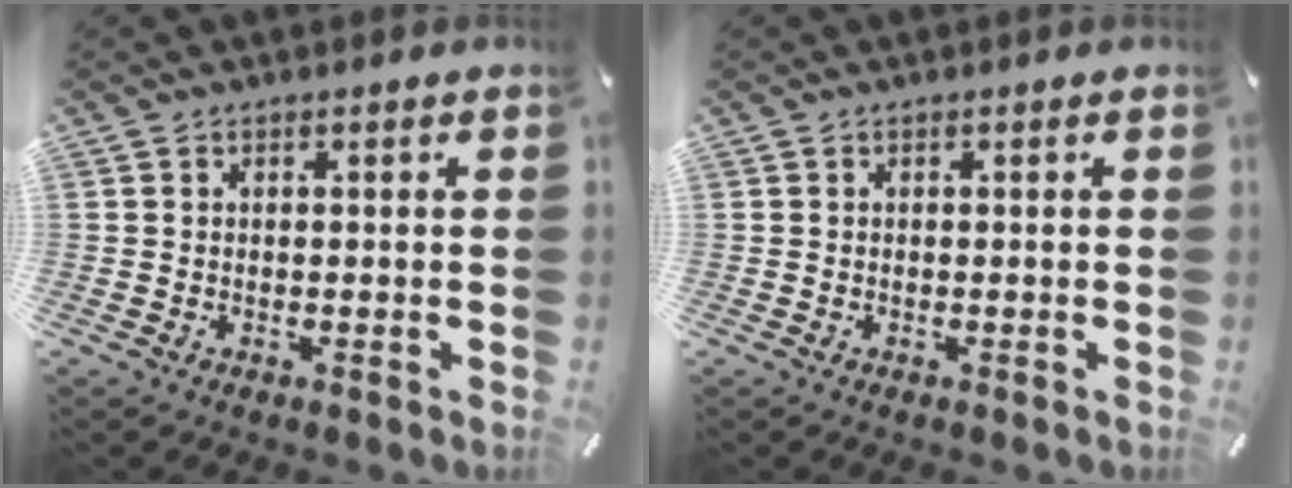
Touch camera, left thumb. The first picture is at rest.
{"total": 0.0}